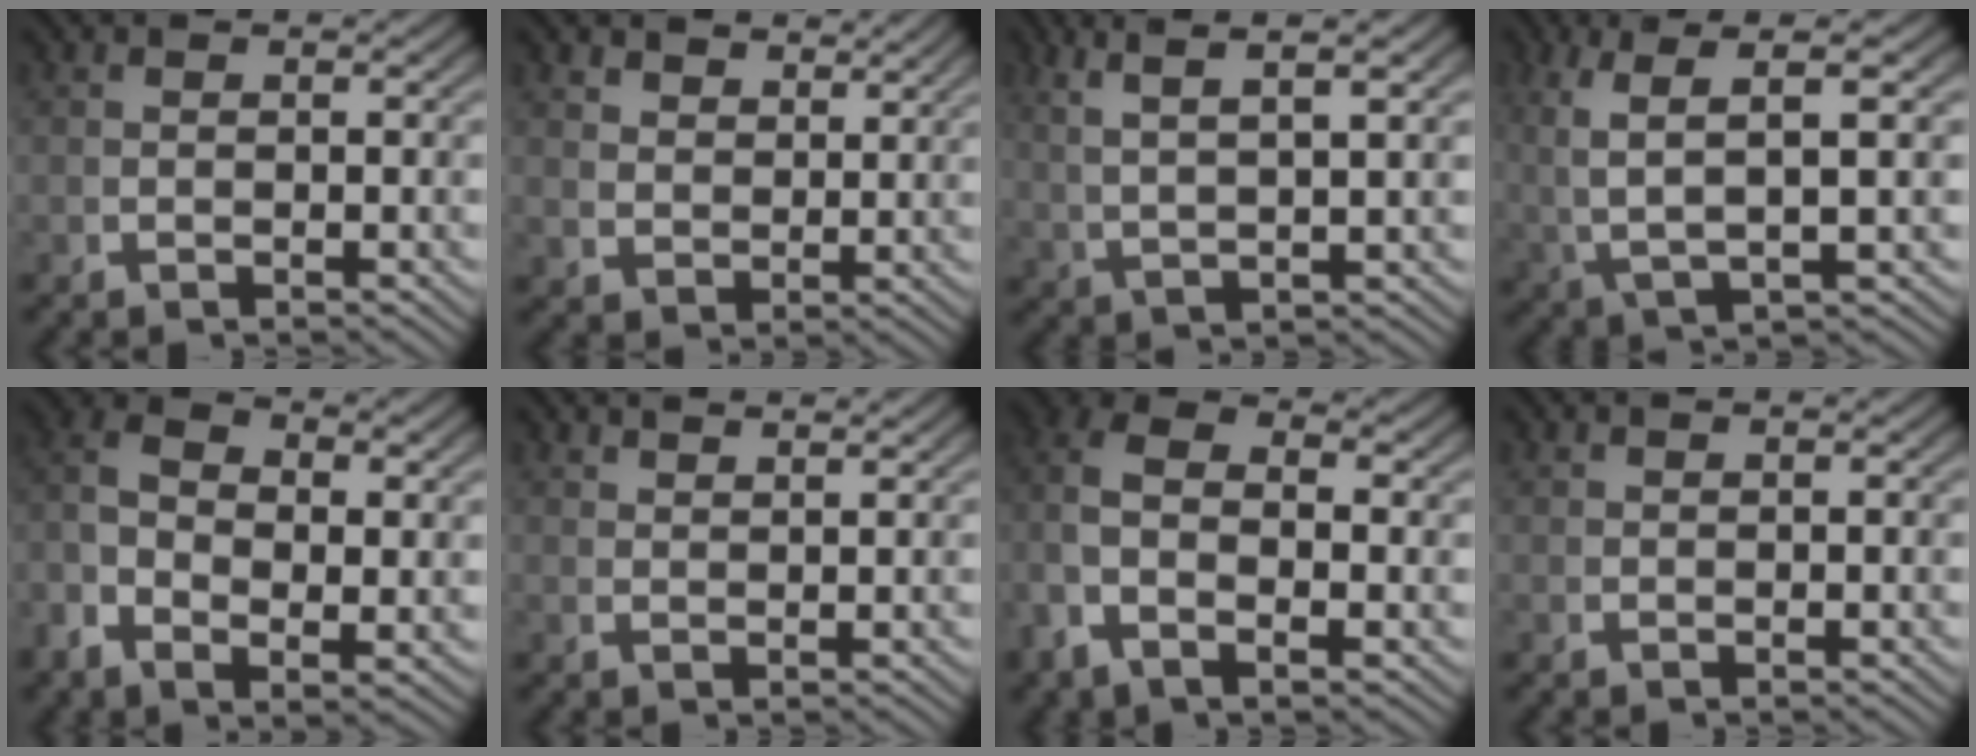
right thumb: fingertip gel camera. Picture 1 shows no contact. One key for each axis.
{"total": 3.5, "fx": 3.1, "fy": 1.3, "fz": 1.0, "tx": -0.016, "ty": -0.002, "tz": 0.065}
{"total": 6.8, "fx": 4.3, "fy": 1.9, "fz": 4.9, "tx": -0.071, "ty": 0.023, "tz": 0.075}
{"total": 7.9, "fx": 2.2, "fy": 3.3, "fz": 6.8, "tx": -0.128, "ty": 0.010, "tz": 0.042}
{"total": 5.7, "fx": 0.4, "fy": 3.4, "fz": 4.5, "tx": -0.100, "ty": -0.012, "tz": 0.009}
{"total": 2.8, "fx": 2.7, "fy": -0.4, "fz": 0.4, "tx": 0.004, "ty": 0.009, "tz": 0.052}
{"total": 5.4, "fx": 0.8, "fy": 3.0, "fz": 4.5, "tx": -0.110, "ty": -0.009, "tz": 0.015}
{"total": 1.1, "fx": 1.0, "fy": -0.5, "fz": 0.1, "tx": 0.001, "ty": 0.002, "tz": 0.024}